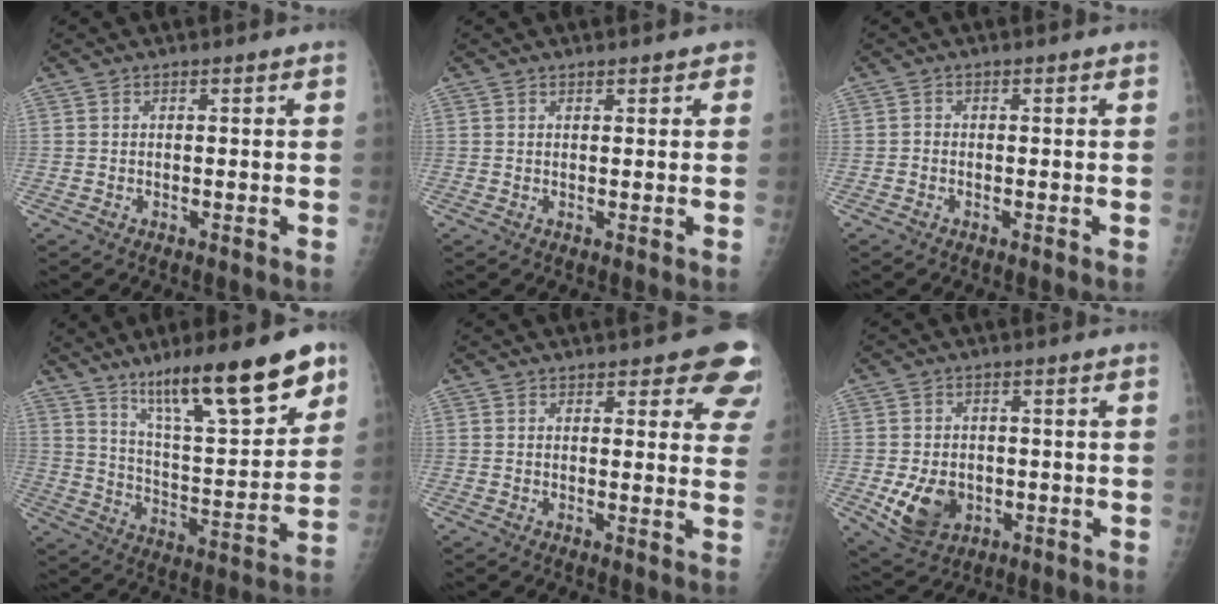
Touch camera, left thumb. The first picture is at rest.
{"total": 1.5, "force": [1.1, 0.8, 0.7], "torque": [0.004, -0.002, 0.009]}
{"total": 0.6, "force": [-0.2, 0.4, 0.3], "torque": [-0.002, 0.001, -0.008]}
{"total": 21.4, "force": [13.8, 4.8, 15.7], "torque": [-0.219, -0.062, 0.229]}
{"total": 9.3, "force": [7.3, 3.4, 4.7], "torque": [-0.008, -0.031, 0.065]}
{"total": 8.3, "force": [-1.8, 6.2, 5.2], "torque": [-0.076, -0.001, -0.017]}